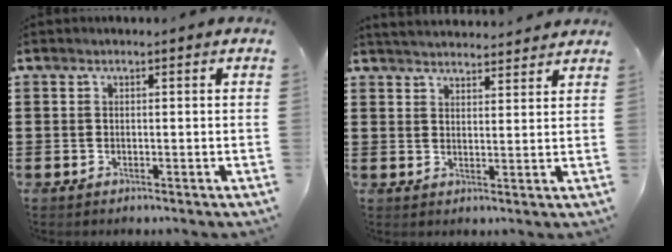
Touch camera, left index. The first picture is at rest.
{"total": 3.2, "force": [3.2, -0.1, 0.1], "torque": [-0.011, -0.013, 0.058]}